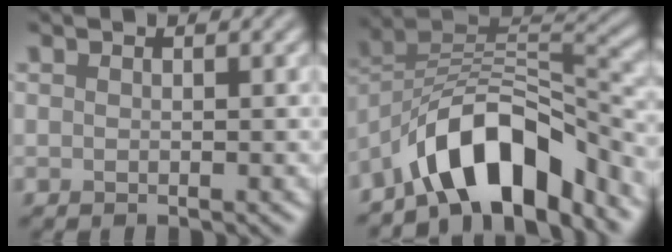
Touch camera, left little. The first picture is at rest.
{"total": 9.8, "force": [-6.6, 3.7, 6.2], "torque": [-0.085, 0.013, -0.121]}